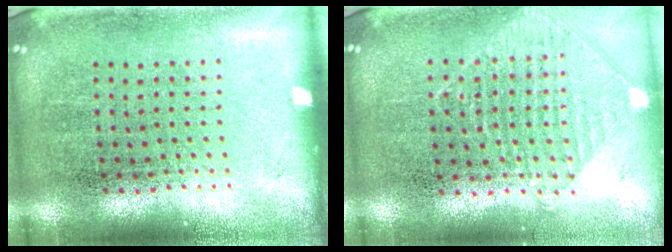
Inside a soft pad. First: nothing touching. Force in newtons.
{"total": 0.9, "press": 0.9, "slide": 0.1}